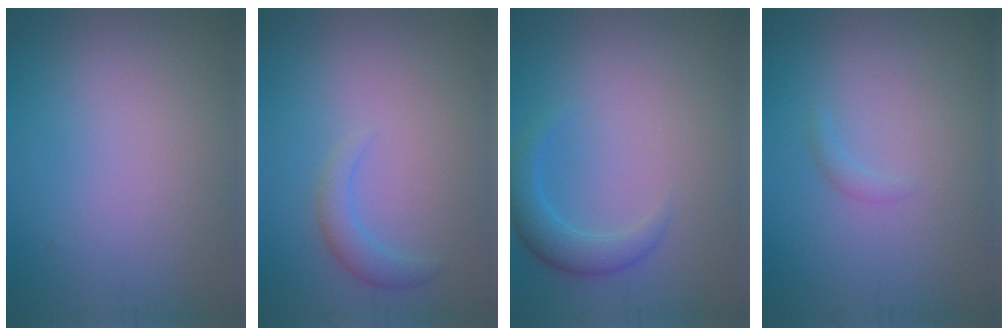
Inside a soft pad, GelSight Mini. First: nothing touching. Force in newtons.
{"total": 1.9, "press": 1.9, "slide": 0.1}
{"total": 2.7, "press": 2.7, "slide": 0.1}
{"total": 0.7, "press": 0.7, "slide": 0.1}